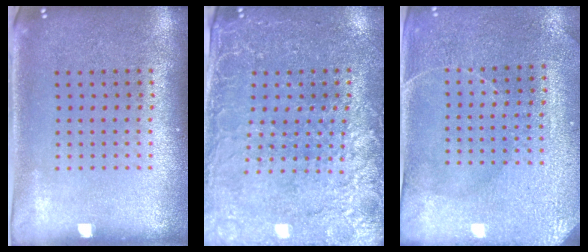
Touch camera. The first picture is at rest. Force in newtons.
{"total": 3.1, "press": 2.9, "slide": 0.9}
{"total": 3.0, "press": 2.9, "slide": 0.3}